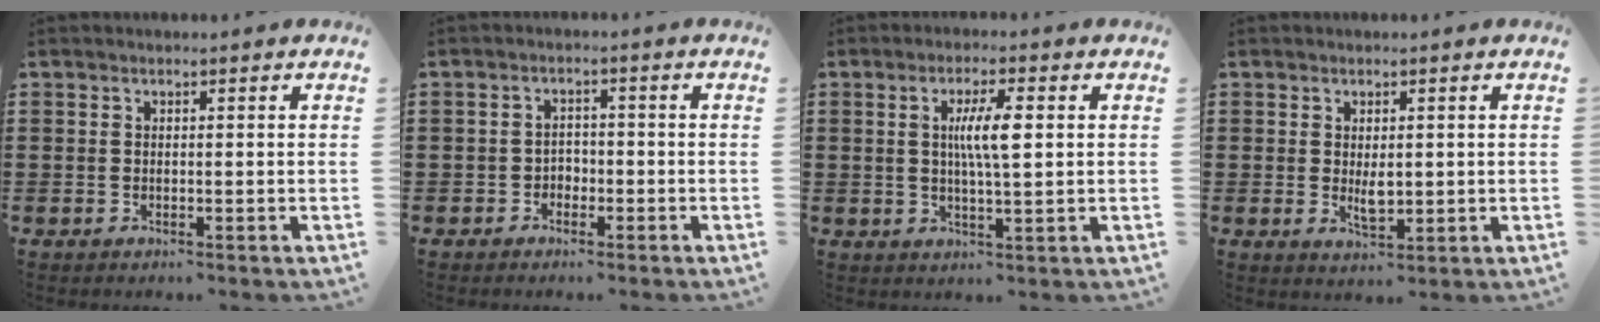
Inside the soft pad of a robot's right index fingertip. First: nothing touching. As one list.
[{"total": 1.7, "force": [-1.2, 1.2, 0.4], "torque": [-0.015, 0.000, -0.027]}, {"total": 5.7, "force": [1.0, 1.0, 5.6], "torque": [-0.107, 0.004, 0.013]}, {"total": 2.6, "force": [0.2, 1.3, 2.2], "torque": [-0.035, 0.000, 0.003]}]